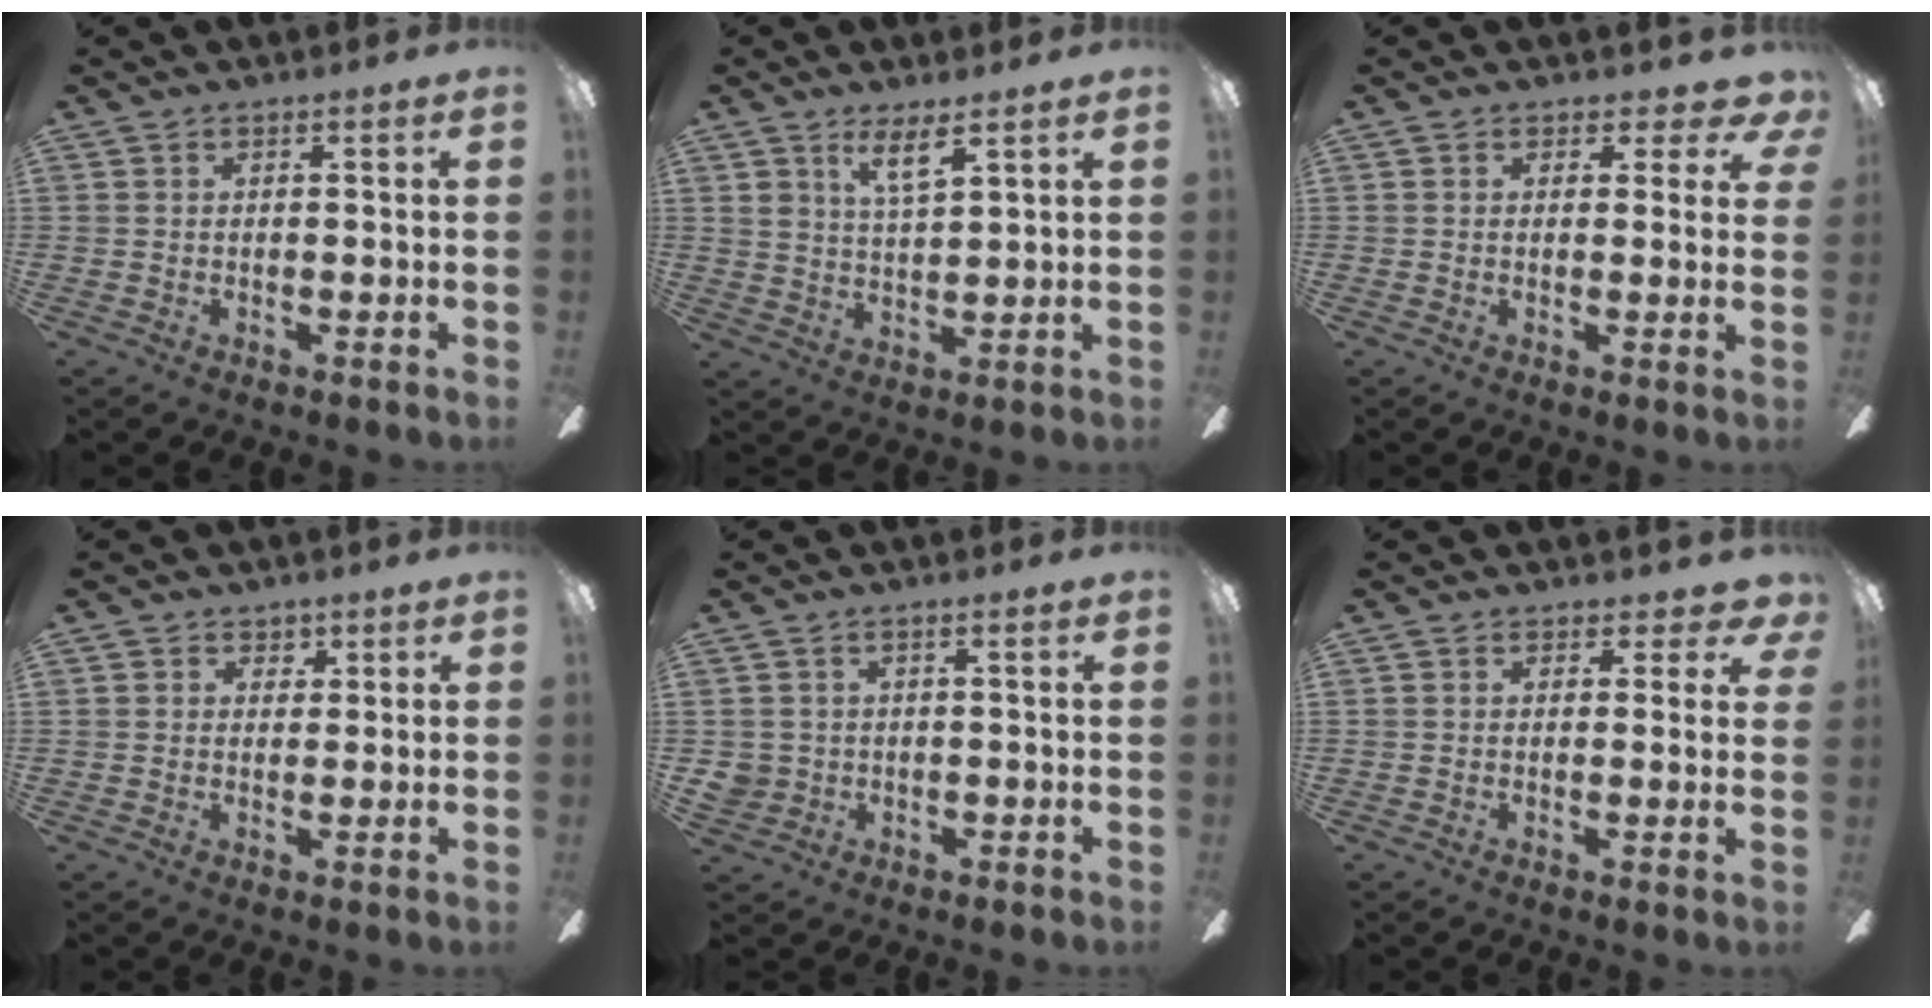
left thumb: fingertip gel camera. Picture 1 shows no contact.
{"total": 6.3, "force": [4.8, 1.6, 3.8], "torque": [-0.068, -0.024, 0.082]}
{"total": 4.1, "force": [2.3, 2.5, 2.2], "torque": [-0.013, -0.013, 0.038]}
{"total": 2.8, "force": [1.3, 2.5, 0.1], "torque": [0.008, 0.001, 0.021]}
{"total": 3.0, "force": [-0.1, 2.9, 0.7], "torque": [-0.017, 0.007, -0.002]}
{"total": 3.3, "force": [1.9, 2.2, 1.5], "torque": [-0.009, -0.009, 0.033]}